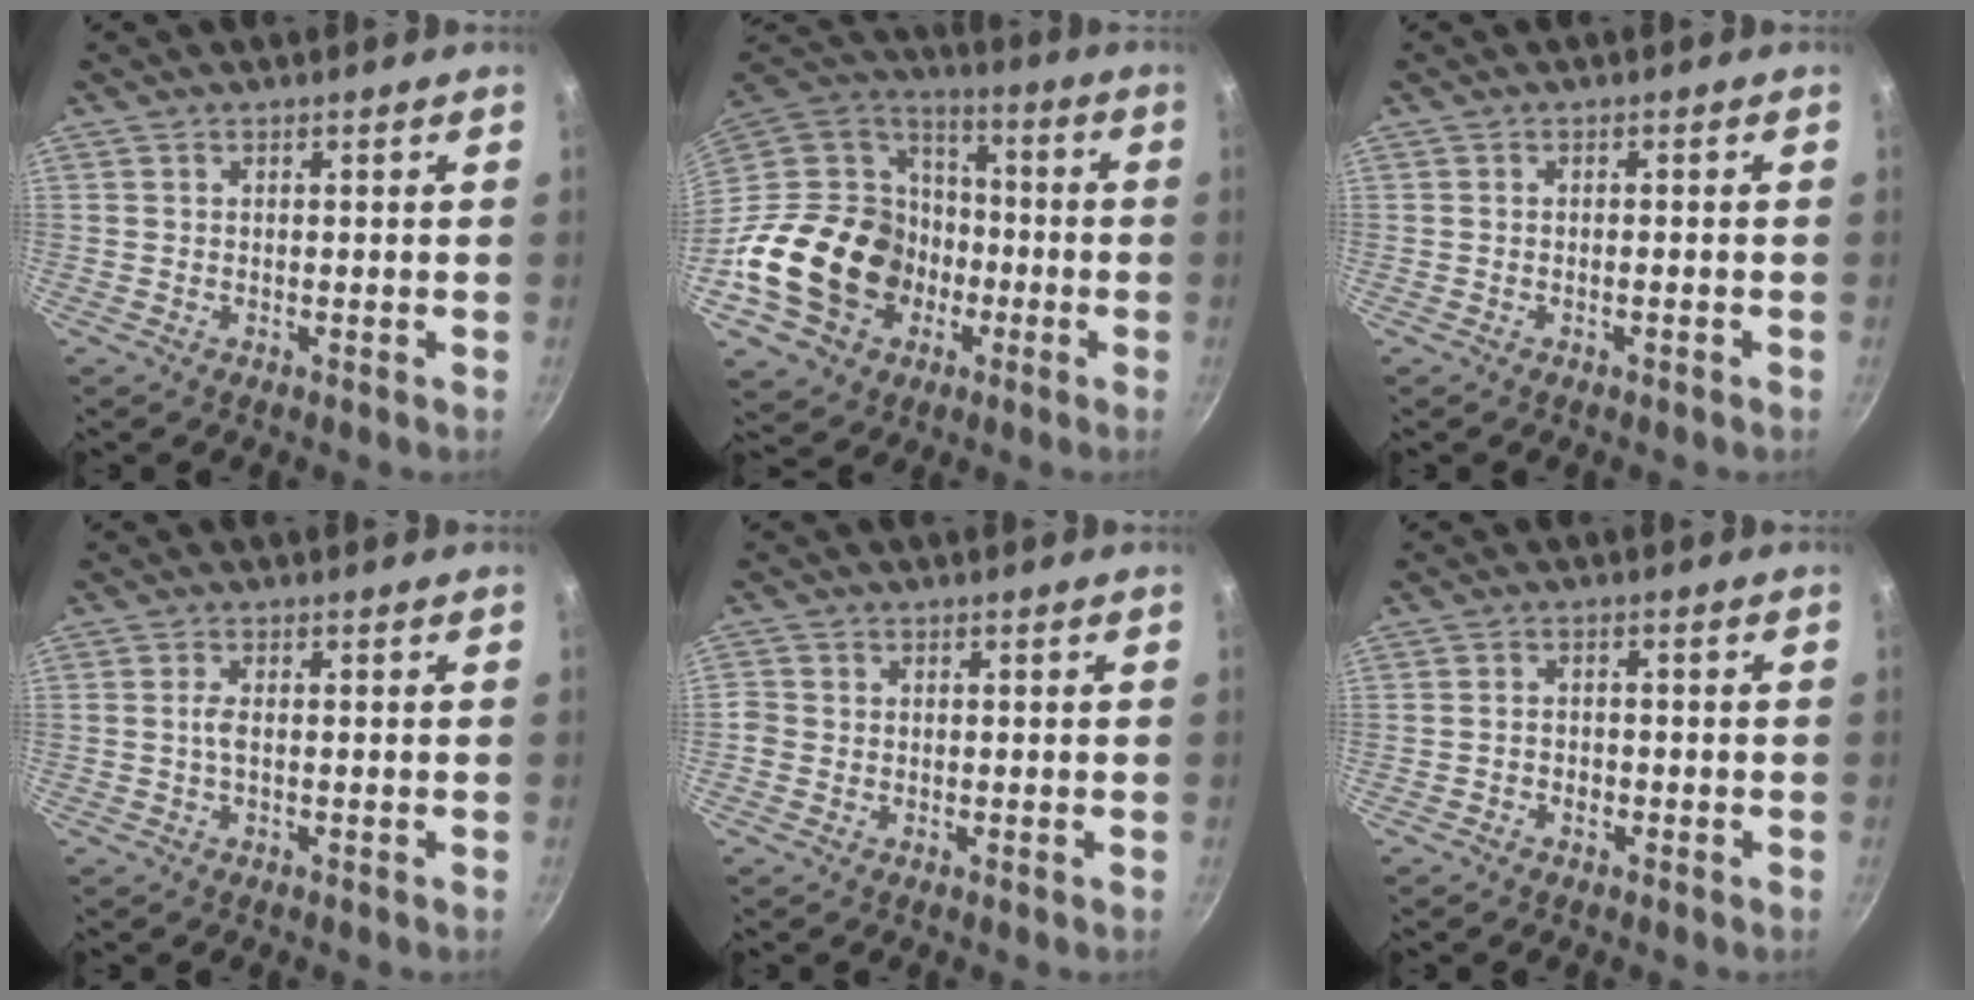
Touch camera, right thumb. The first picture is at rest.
{"total": 26.1, "force": [-7.1, 20.6, 14.4], "torque": [-0.249, 0.058, -0.112]}
{"total": 0.8, "force": [-0.5, 0.2, 0.6], "torque": [-0.016, 0.006, -0.010]}
{"total": 1.8, "force": [-0.2, 0.6, 1.7], "torque": [-0.042, 0.004, -0.008]}
{"total": 2.2, "force": [-0.7, 2.0, 0.7], "torque": [-0.008, 0.008, -0.016]}
{"total": 2.1, "force": [-1.1, 1.5, 1.0], "torque": [-0.016, 0.012, -0.018]}